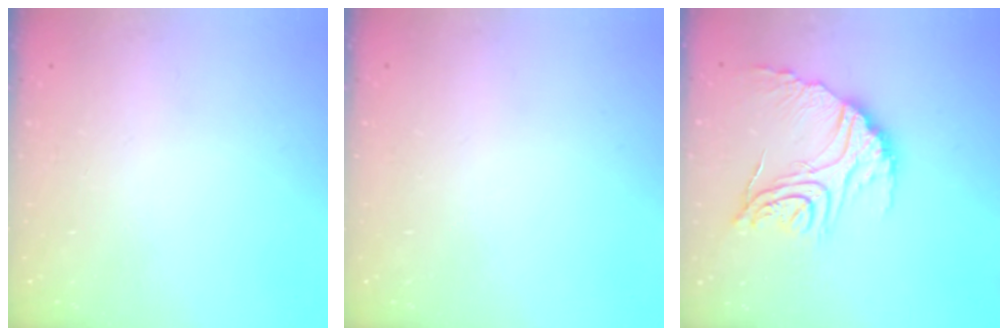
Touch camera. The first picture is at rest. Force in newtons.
{"total": 0.0}
{"total": 18.9, "press": 18.8, "slide": 1.8}